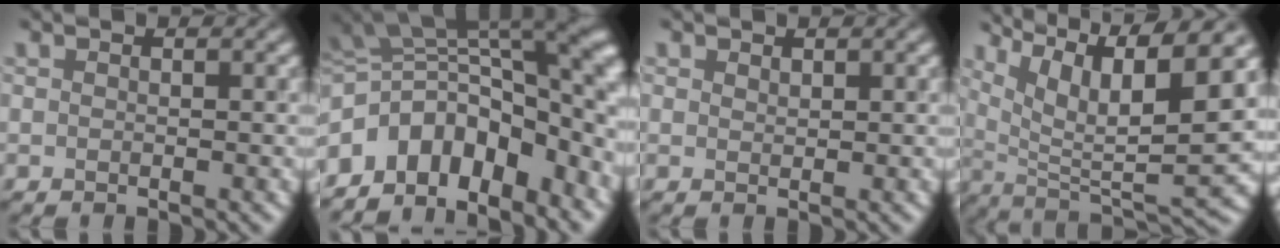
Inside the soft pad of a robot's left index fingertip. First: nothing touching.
{"total": 11.1, "force": [-6.5, 5.6, 7.0], "torque": [-0.121, -0.005, -0.074]}
{"total": 1.9, "force": [-0.3, -1.3, -1.4], "torque": [0.007, -0.015, 0.029]}
{"total": 11.4, "force": [5.7, 2.8, 9.5], "torque": [-0.185, 0.005, 0.139]}